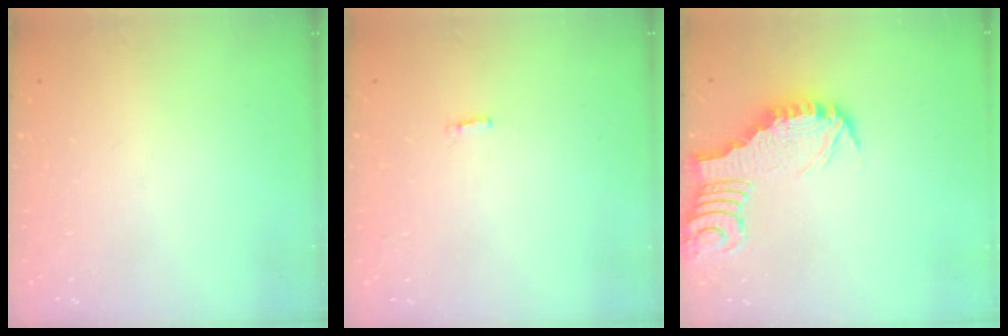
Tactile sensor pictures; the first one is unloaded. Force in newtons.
{"total": 2.2, "press": 2.1, "slide": 0.5}
{"total": 2.9, "press": 2.9, "slide": 0.3}